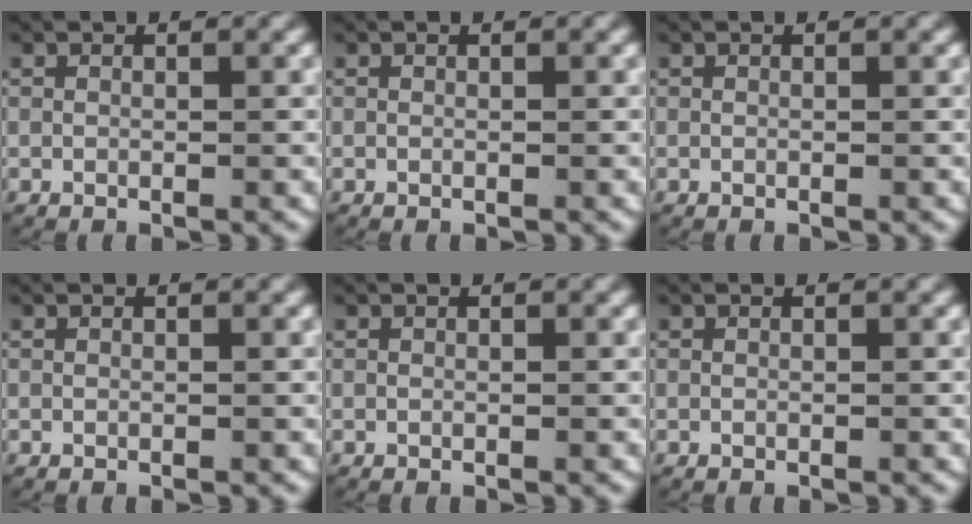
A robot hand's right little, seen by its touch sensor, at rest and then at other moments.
{"total": 0.0}
{"total": 0.0}
{"total": 0.0}
{"total": 0.0}
{"total": 0.0}